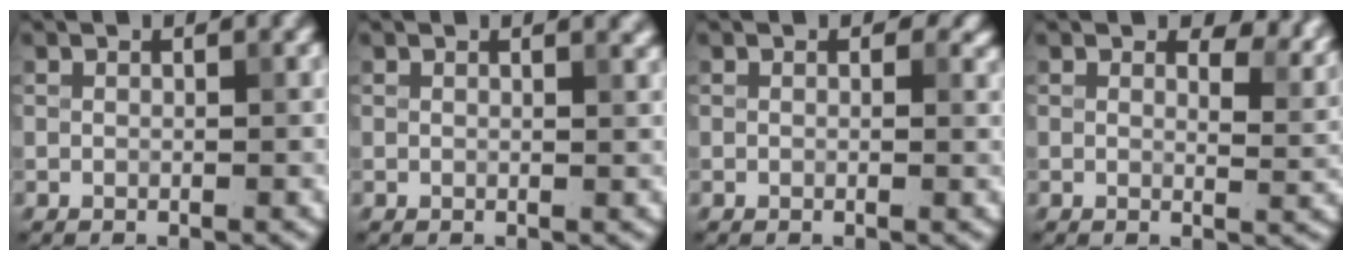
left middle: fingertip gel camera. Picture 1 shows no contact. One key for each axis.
{"total": 0.9, "fx": 0.6, "fy": 0.1, "fz": 0.6, "tx": -0.008, "ty": 0.002, "tz": 0.010}
{"total": 1.5, "fx": 0.5, "fy": 1.1, "fz": 0.9, "tx": -0.009, "ty": -0.003, "tz": 0.004}
{"total": 3.8, "fx": 2.5, "fy": 1.8, "fz": 2.2, "tx": -0.033, "ty": -0.004, "tz": 0.027}